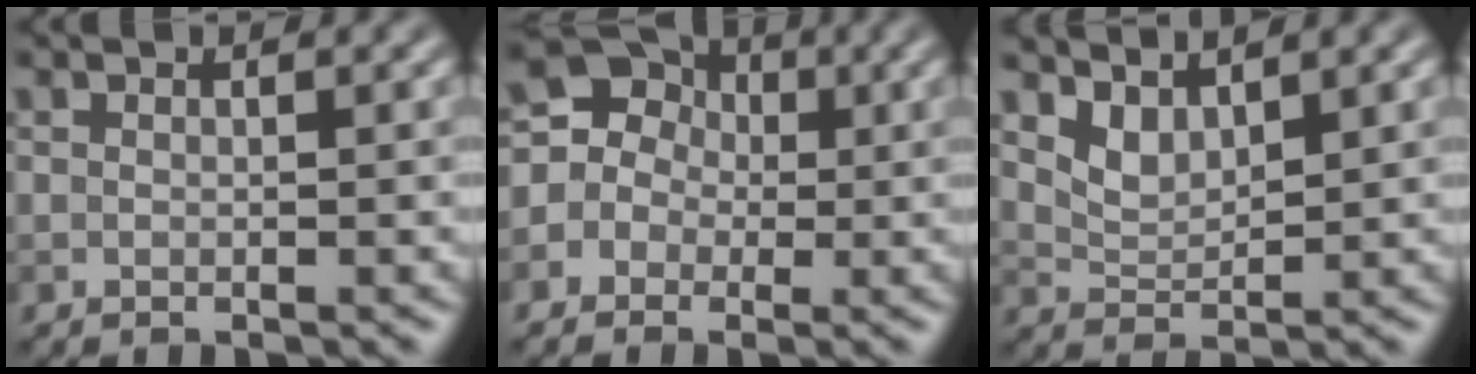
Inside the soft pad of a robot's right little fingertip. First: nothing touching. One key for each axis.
{"total": 8.3, "fx": 0.8, "fy": 7.8, "fz": 2.7, "tx": -0.055, "ty": 0.043, "tz": -0.026}
{"total": 2.5, "fx": 2.1, "fy": 0.9, "fz": 1.1, "tx": -0.029, "ty": -0.008, "tz": 0.046}